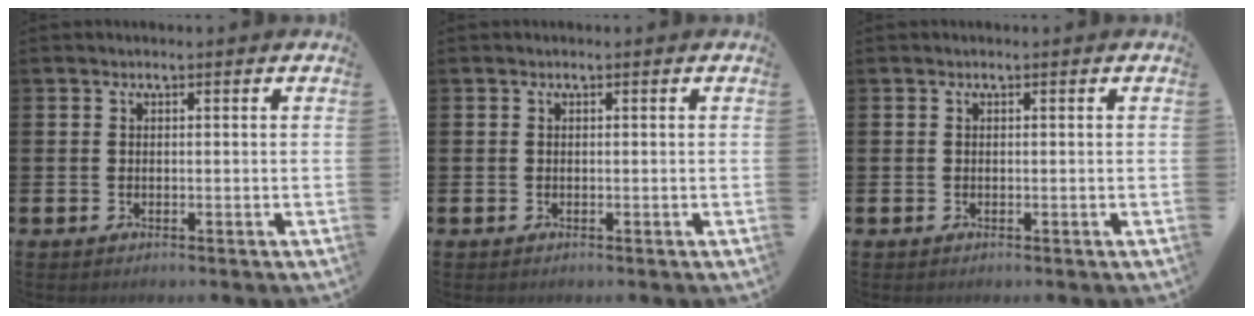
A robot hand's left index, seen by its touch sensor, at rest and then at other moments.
{"total": 0.0}
{"total": 0.0}